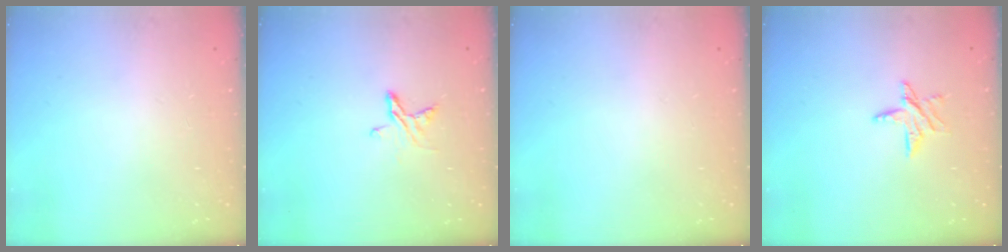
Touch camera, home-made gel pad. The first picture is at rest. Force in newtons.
{"total": 6.6, "press": 6.6, "slide": 0.7}
{"total": 0.0}
{"total": 6.7, "press": 6.7, "slide": 0.4}